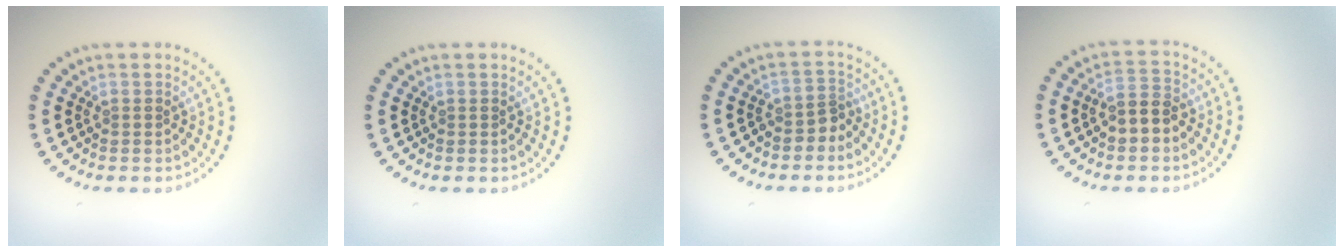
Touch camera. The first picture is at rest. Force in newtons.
{"total": 0.0}
{"total": 2.0, "press": 1.5, "slide": 1.4}
{"total": 3.0, "press": 2.9, "slide": 0.9}